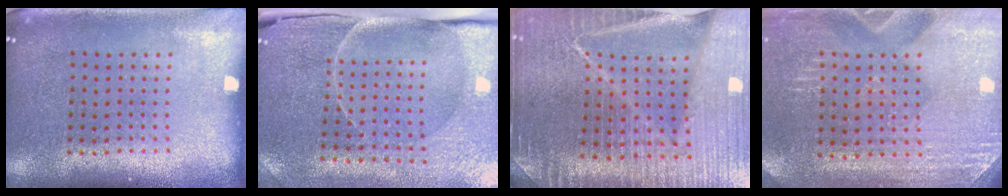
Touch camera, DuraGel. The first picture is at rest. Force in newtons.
{"total": 3.7, "press": 3.6, "slide": 1.1}
{"total": 5.0, "press": 4.6, "slide": 1.9}
{"total": 2.9, "press": 2.8, "slide": 0.4}